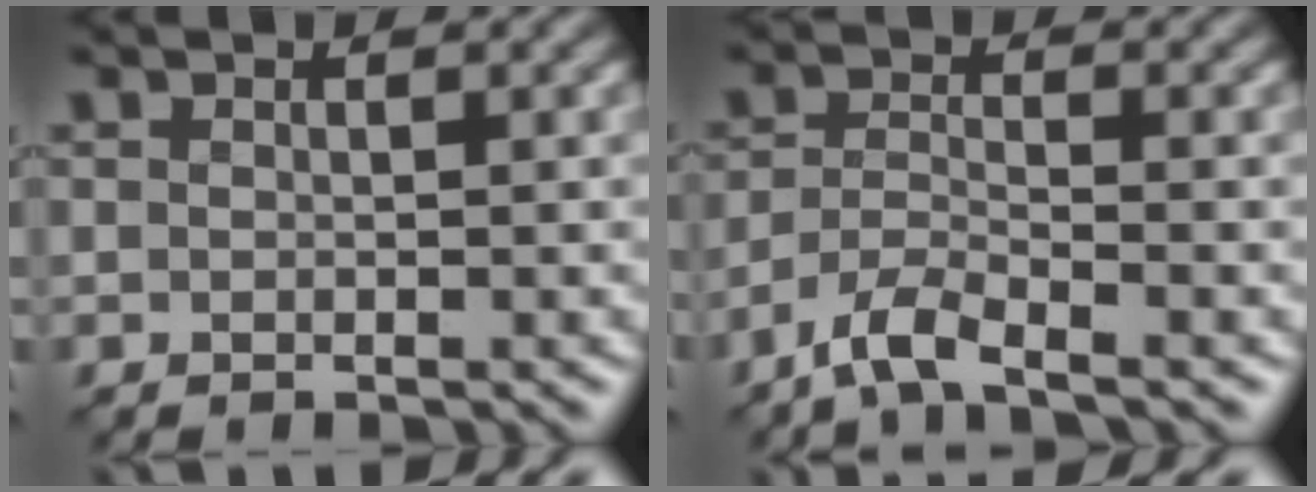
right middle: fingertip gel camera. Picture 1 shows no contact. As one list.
[{"total": 3.3, "force": [-2.5, 0.6, 2.0], "torque": [-0.042, 0.001, -0.063]}]